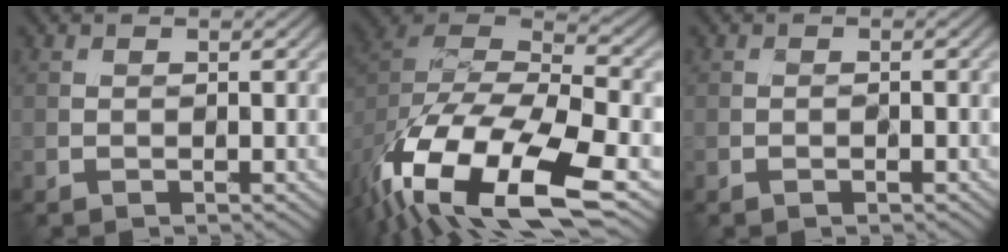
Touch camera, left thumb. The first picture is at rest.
{"total": 17.4, "force": [-8.9, 8.2, 12.4], "torque": [-0.273, -0.059, -0.128]}
{"total": 0.7, "force": [-0.5, 0.3, 0.4], "torque": [-0.008, 0.001, -0.009]}